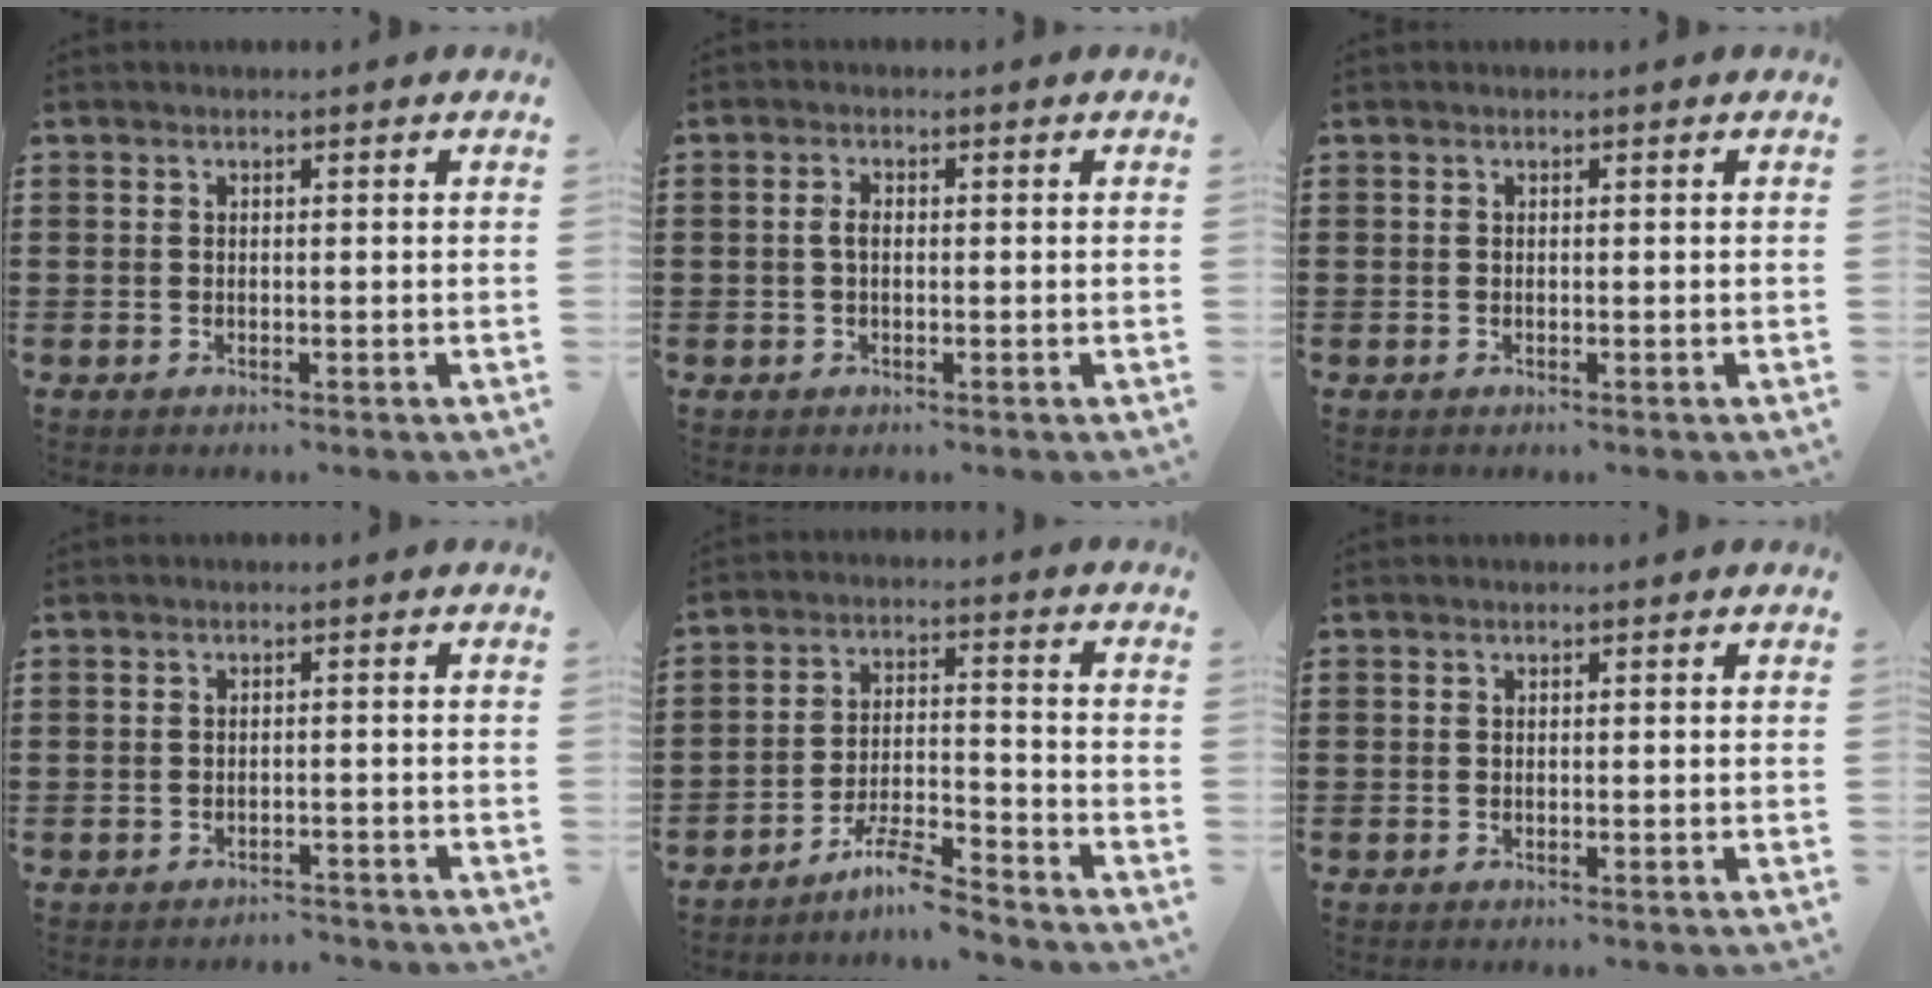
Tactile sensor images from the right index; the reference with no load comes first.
{"total": 1.9, "force": [-0.1, 0.9, 1.6], "torque": [-0.032, 0.003, -0.002]}
{"total": 0.0}
{"total": 1.7, "force": [-1.7, 0.3, -0.2], "torque": [-0.002, 0.003, -0.039]}
{"total": 6.5, "force": [-5.8, 0.5, 2.9], "torque": [-0.062, -0.001, -0.112]}
{"total": 0.0}